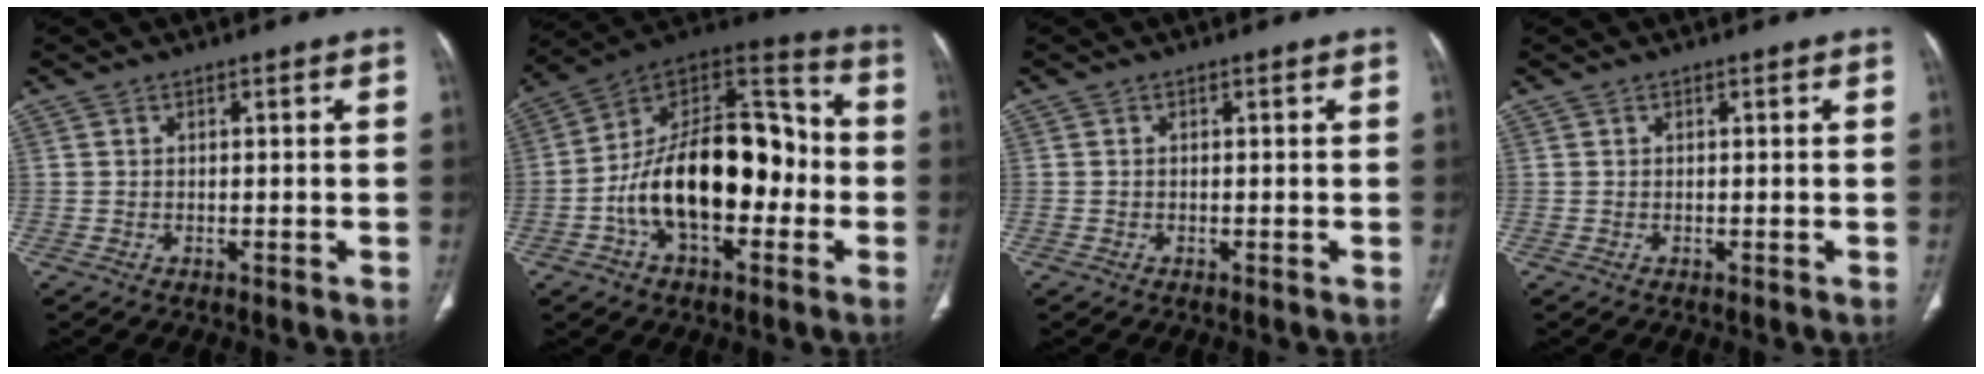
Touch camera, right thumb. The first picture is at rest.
{"total": 23.5, "force": [-3.9, 13.0, 19.2], "torque": [-0.294, 0.055, -0.066]}
{"total": 0.0}
{"total": 0.0}